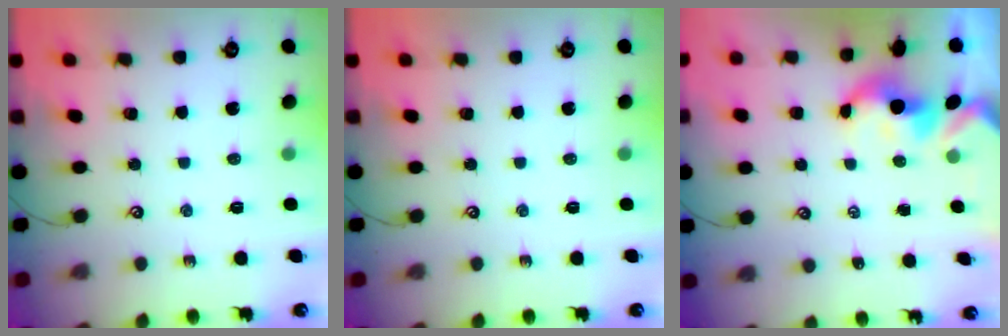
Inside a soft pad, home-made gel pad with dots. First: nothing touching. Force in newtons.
{"total": 0.0}
{"total": 1.8, "press": 1.8, "slide": 0.2}